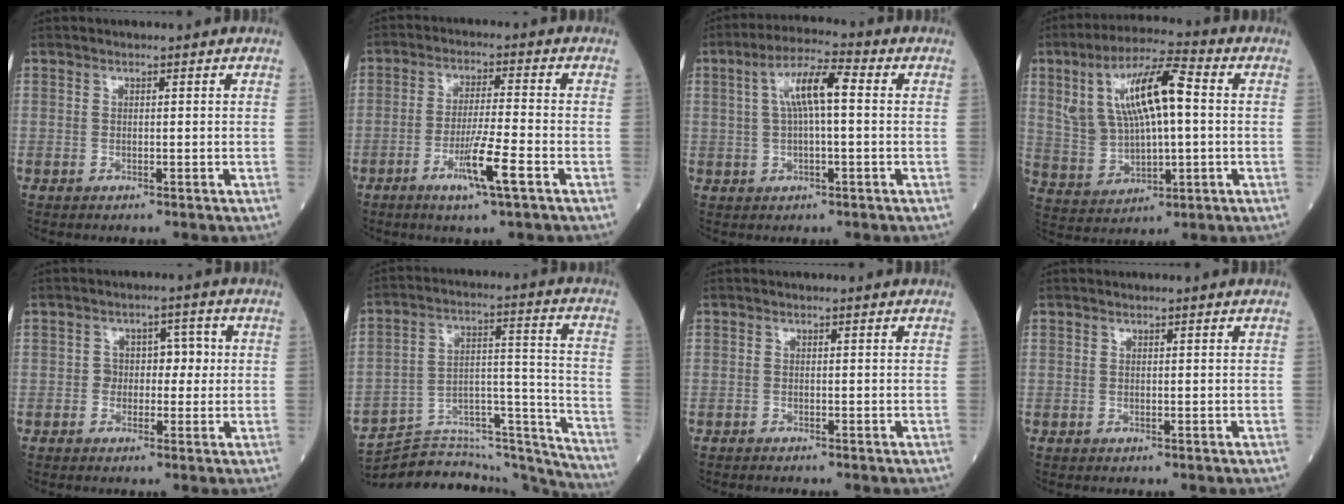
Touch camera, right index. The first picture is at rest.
{"total": 7.3, "force": [-3.4, -0.2, 6.5], "torque": [-0.119, -0.012, -0.062]}
{"total": 7.6, "force": [1.3, 1.4, 7.3], "torque": [-0.140, 0.025, 0.022]}
{"total": 13.8, "force": [3.2, 4.4, 12.7], "torque": [-0.255, 0.028, 0.062]}
{"total": 4.1, "force": [0.0, 2.9, 2.8], "torque": [-0.029, 0.023, -0.002]}
{"total": 24.4, "force": [-23.8, 2.7, 4.9], "torque": [-0.064, 0.051, -0.346]}
{"total": 0.8, "force": [-0.8, -0.1, 0.2], "torque": [-0.005, 0.000, -0.015]}
{"total": 0.0}